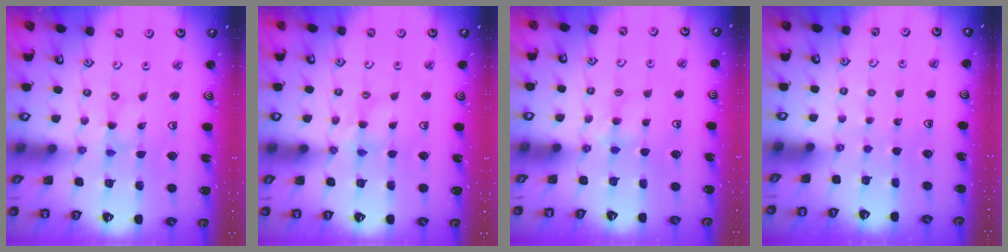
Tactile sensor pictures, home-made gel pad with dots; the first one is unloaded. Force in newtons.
{"total": 2.0, "press": 2.0, "slide": 0.2}
{"total": 3.7, "press": 3.7, "slide": 0.6}
{"total": 0.0}